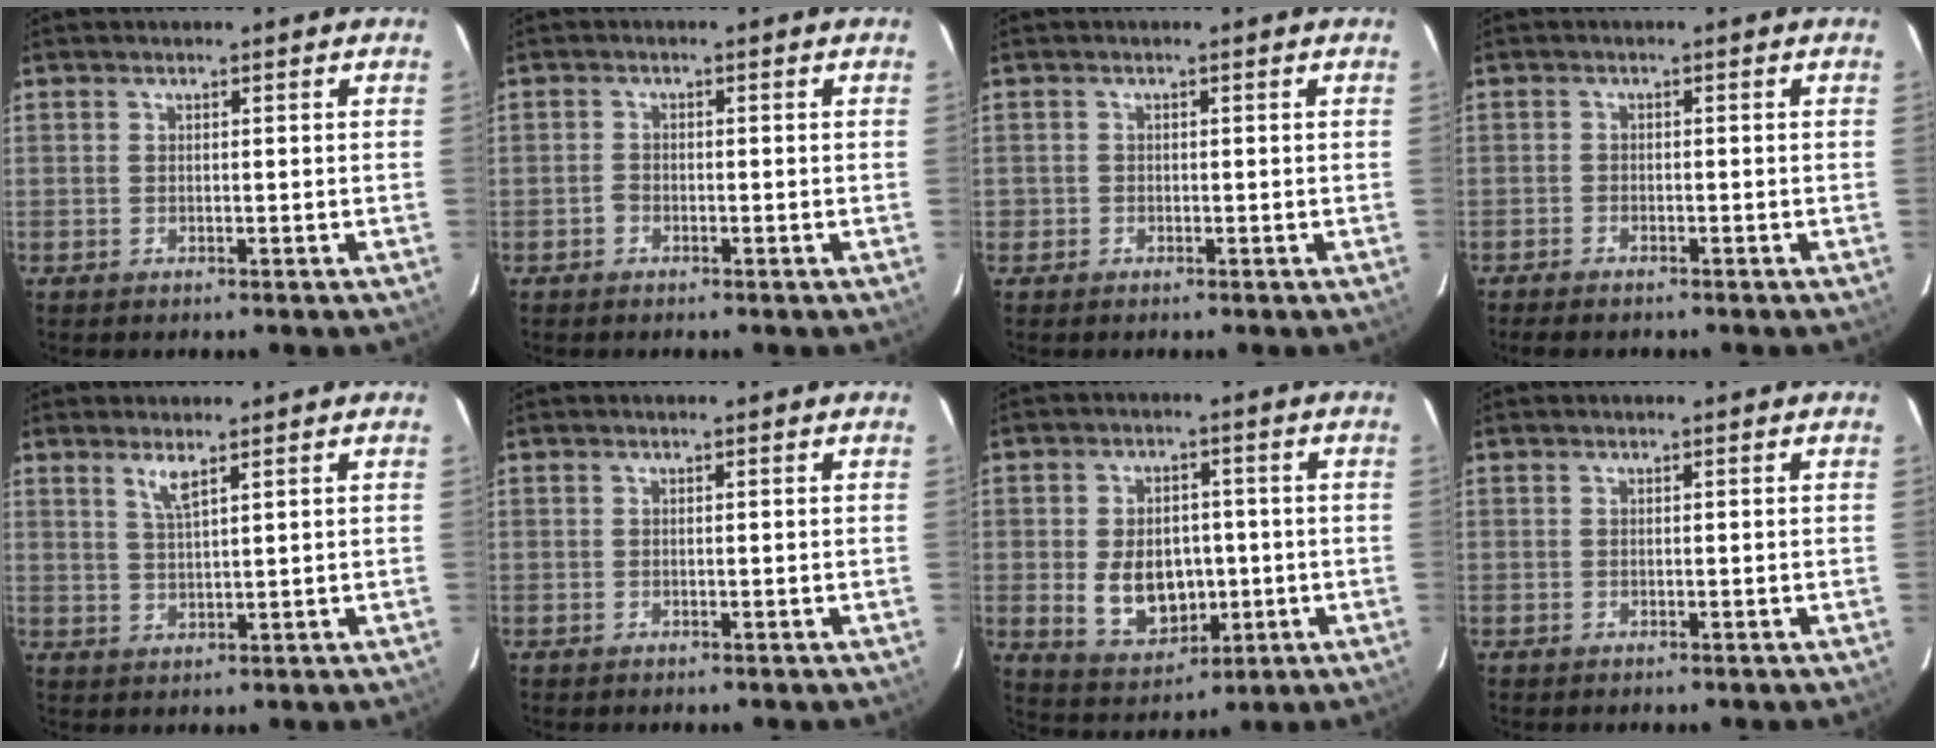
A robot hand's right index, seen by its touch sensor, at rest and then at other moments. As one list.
[{"total": 1.1, "force": [-0.8, 0.7, 0.3], "torque": [-0.005, 0.002, -0.018]}, {"total": 1.2, "force": [-0.5, 1.1, -0.1], "torque": [-0.001, 0.006, -0.008]}, {"total": 3.2, "force": [-2.9, 0.8, 1.3], "torque": [-0.039, -0.009, -0.052]}, {"total": 3.1, "force": [2.1, 0.2, 2.3], "torque": [-0.046, -0.002, 0.040]}, {"total": 0.0}, {"total": 10.3, "force": [-1.1, 7.3, 7.2], "torque": [-0.149, -0.002, 0.002]}, {"total": 0.0}]